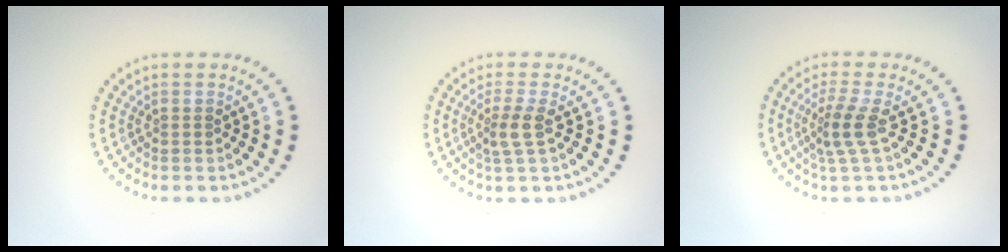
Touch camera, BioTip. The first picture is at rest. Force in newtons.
{"total": 2.1, "press": 1.6, "slide": 1.4}
{"total": 2.6, "press": 1.9, "slide": 1.8}